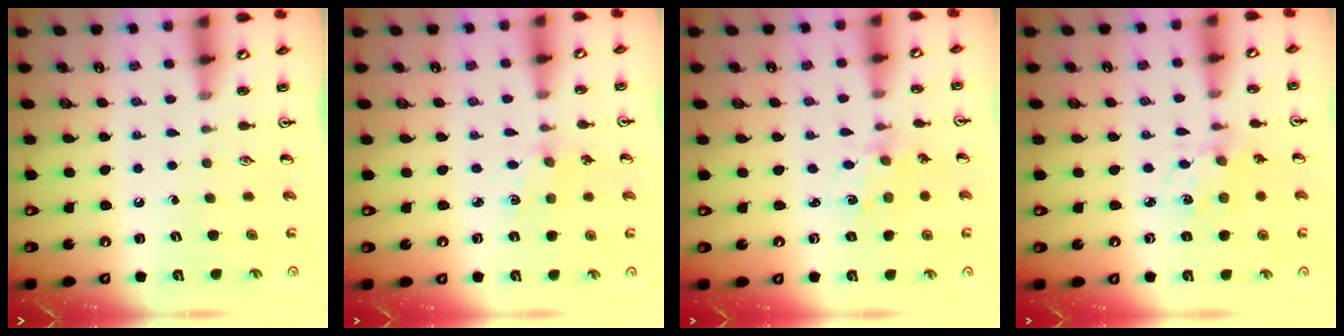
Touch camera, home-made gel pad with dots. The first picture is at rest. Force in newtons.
{"total": 1.9, "press": 1.9, "slide": 0.2}
{"total": 0.8, "press": 0.8, "slide": 0.2}
{"total": 1.9, "press": 1.8, "slide": 0.5}